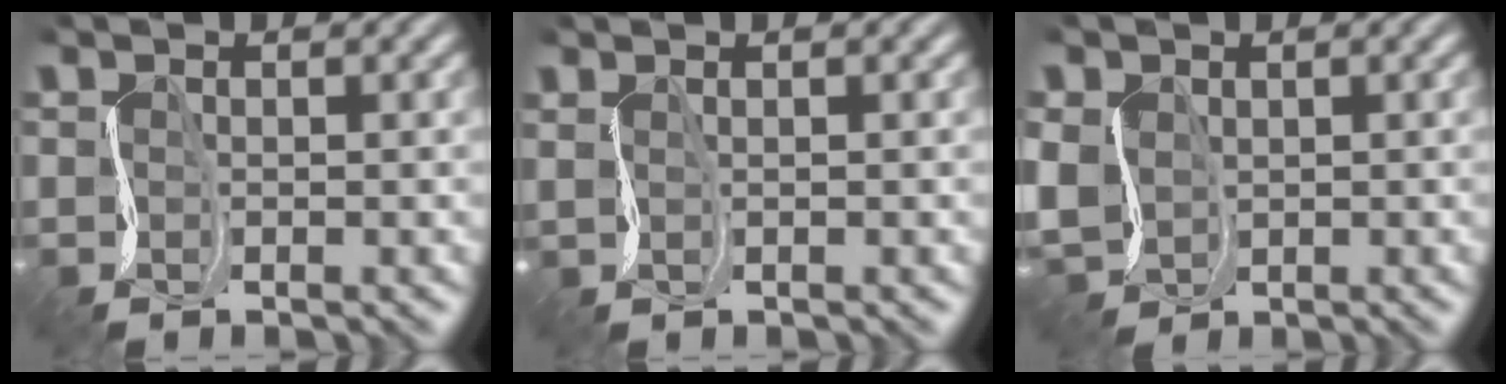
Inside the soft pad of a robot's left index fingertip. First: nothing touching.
{"total": 1.7, "force": [1.0, 0.6, 1.3], "torque": [-0.026, 0.005, 0.004]}
{"total": 3.2, "force": [0.0, 2.8, 1.5], "torque": [-0.050, -0.002, -0.006]}